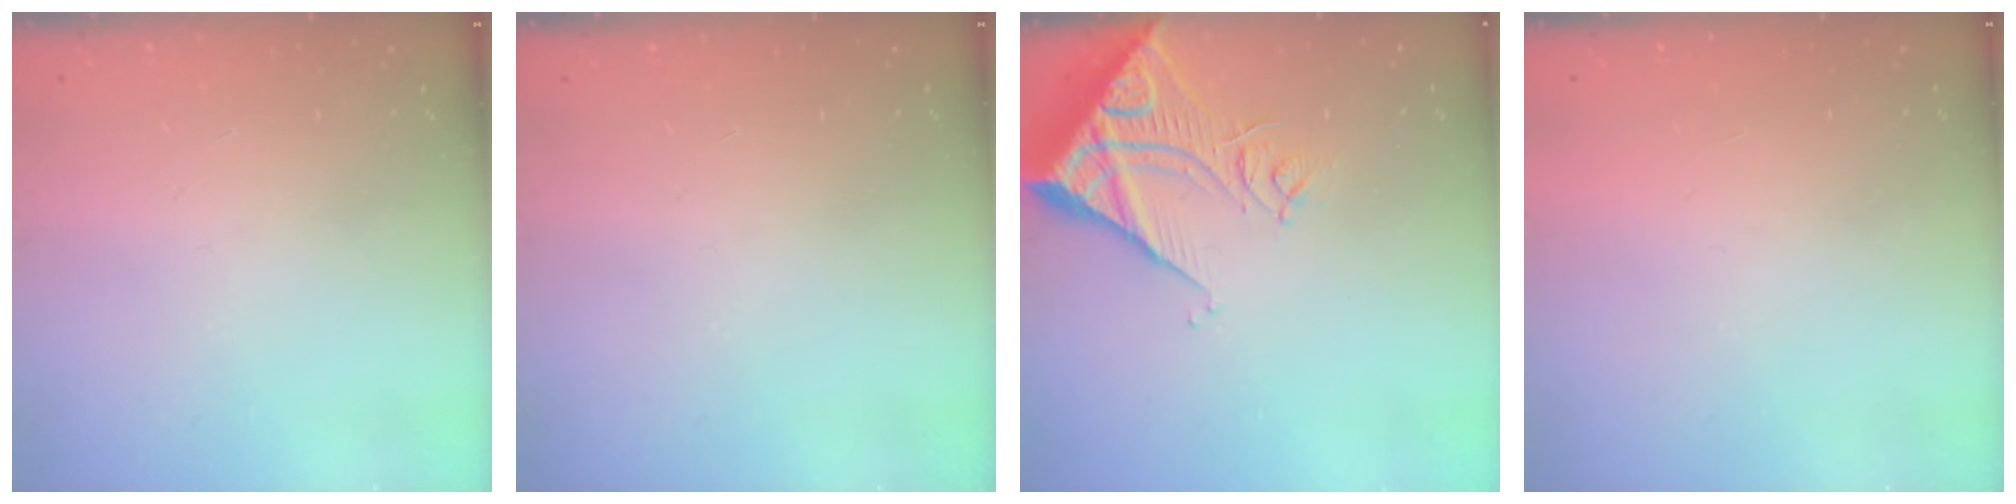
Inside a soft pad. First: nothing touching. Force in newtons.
{"total": 0.0}
{"total": 13.9, "press": 13.8, "slide": 1.7}
{"total": 1.5, "press": 1.5, "slide": 0.1}